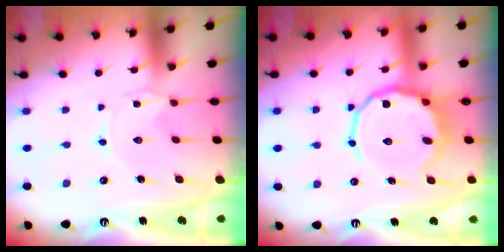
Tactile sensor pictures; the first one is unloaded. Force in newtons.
{"total": 11.9, "press": 11.5, "slide": 2.9}